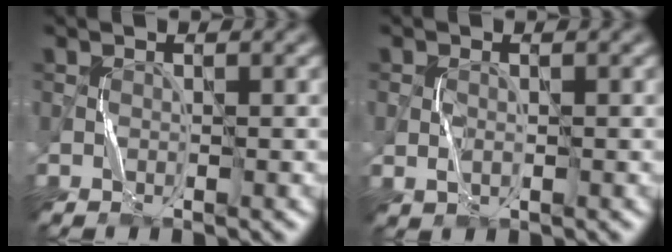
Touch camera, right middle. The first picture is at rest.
{"total": 0.8, "force": [0.0, 0.5, 0.7], "torque": [-0.015, 0.001, 0.001]}